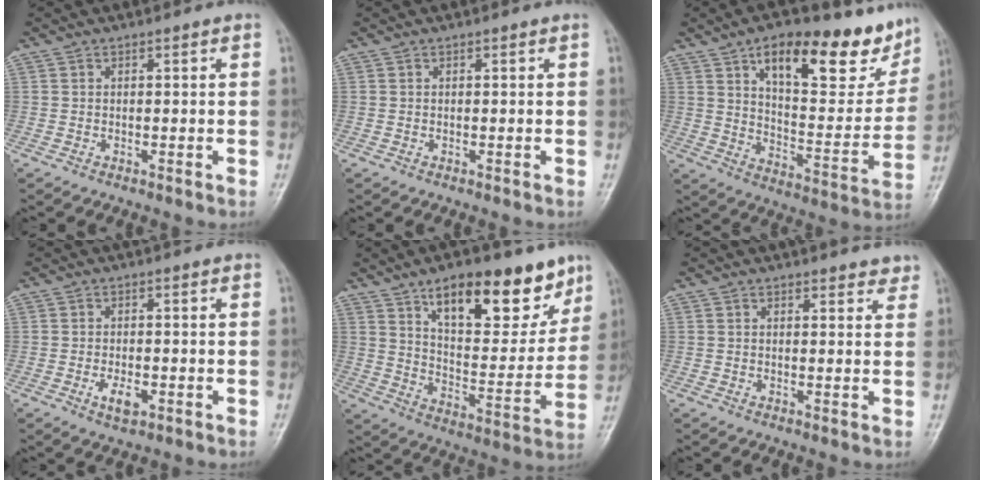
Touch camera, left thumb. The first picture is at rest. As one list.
[{"total": 0.0}, {"total": 21.9, "force": [13.7, 8.8, 14.6], "torque": [-0.150, -0.048, 0.209]}, {"total": 3.5, "force": [-1.2, 1.7, 2.8], "torque": [-0.048, -0.001, -0.019]}, {"total": 20.1, "force": [12.6, 8.5, 13.2], "torque": [-0.141, -0.060, 0.201]}, {"total": 3.0, "force": [2.6, 1.2, 0.9], "torque": [0.015, -0.011, 0.023]}]